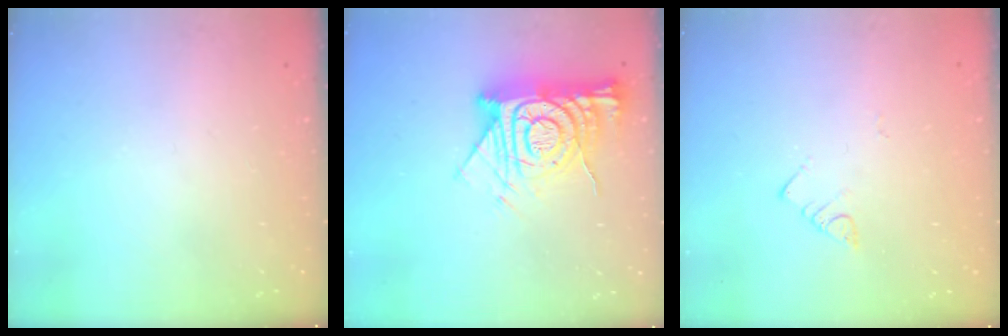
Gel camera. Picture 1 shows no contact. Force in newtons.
{"total": 16.1, "press": 16.0, "slide": 1.6}
{"total": 2.7, "press": 2.6, "slide": 0.5}